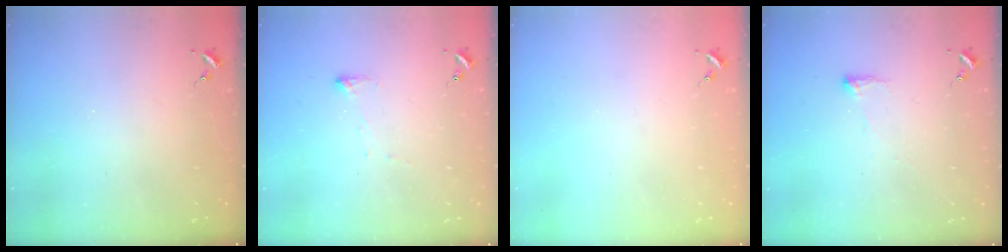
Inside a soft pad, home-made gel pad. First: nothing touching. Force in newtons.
{"total": 3.5, "press": 3.4, "slide": 0.7}
{"total": 0.0}
{"total": 3.9, "press": 3.8, "slide": 0.7}